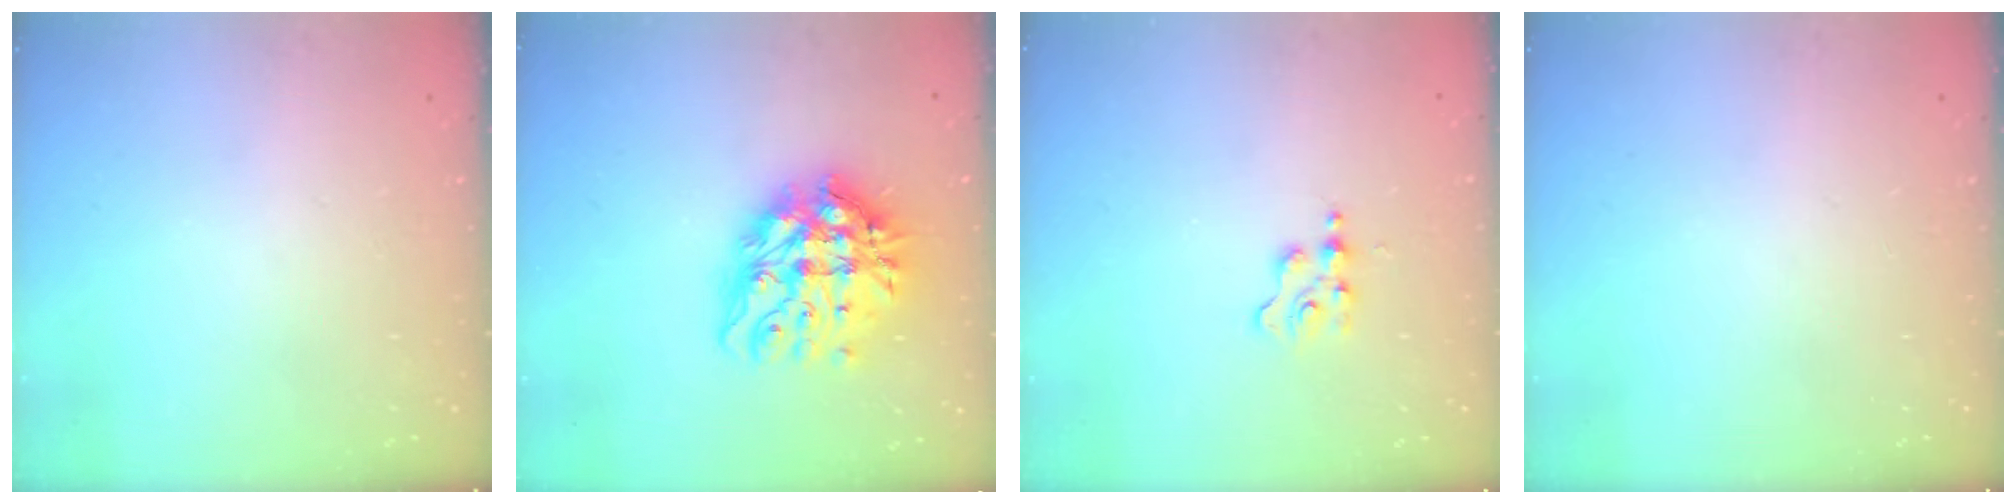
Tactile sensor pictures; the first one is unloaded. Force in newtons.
{"total": 17.5, "press": 17.4, "slide": 1.7}
{"total": 2.4, "press": 2.4, "slide": 0.2}
{"total": 0.0}